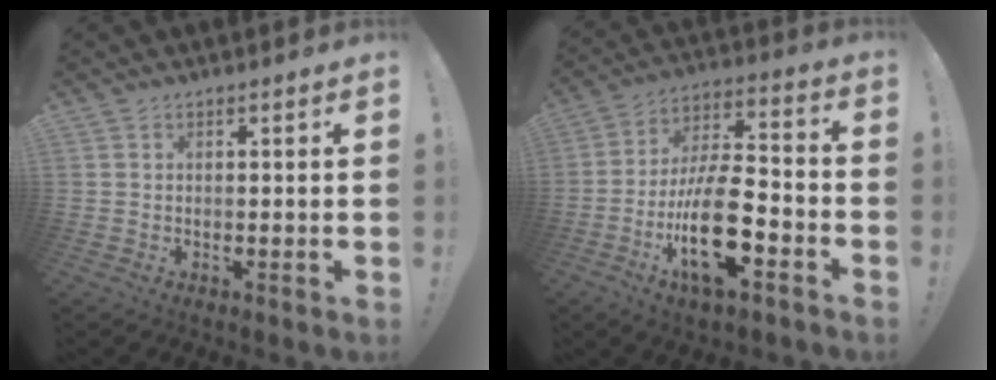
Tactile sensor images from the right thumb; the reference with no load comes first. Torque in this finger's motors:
{"motor_torque": [2.45, 2.56, 1.55, -1.22, 0.55]}